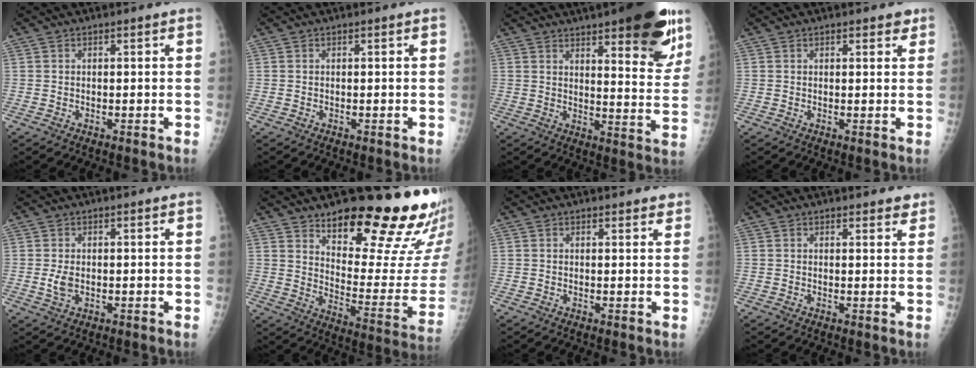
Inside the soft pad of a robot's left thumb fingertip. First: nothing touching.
{"total": 0.0}
{"total": 21.6, "force": [13.0, 5.9, 16.2], "torque": [-0.183, -0.053, 0.169]}
{"total": 2.5, "force": [1.6, 1.2, 1.5], "torque": [-0.007, -0.005, 0.017]}
{"total": 2.8, "force": [-0.1, 1.7, 2.2], "torque": [-0.045, -0.005, -0.002]}
{"total": 24.1, "force": [17.5, 6.8, 15.0], "torque": [-0.161, -0.121, 0.243]}
{"total": 1.6, "force": [1.3, 0.7, 0.7], "torque": [0.002, -0.005, 0.013]}
{"total": 2.1, "force": [1.7, 0.8, 0.9], "torque": [0.005, -0.008, 0.017]}